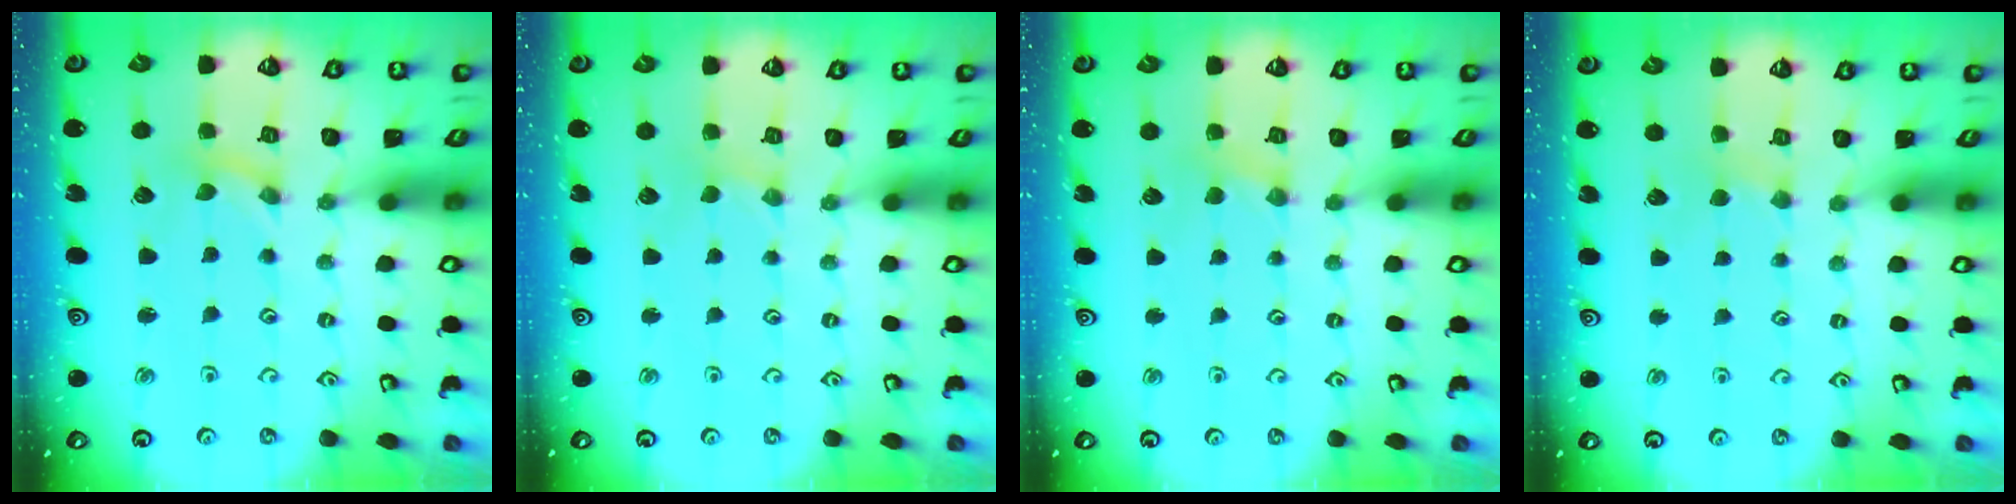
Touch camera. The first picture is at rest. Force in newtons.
{"total": 0.0}
{"total": 2.2, "press": 2.2, "slide": 0.4}
{"total": 2.0, "press": 2.0, "slide": 0.3}